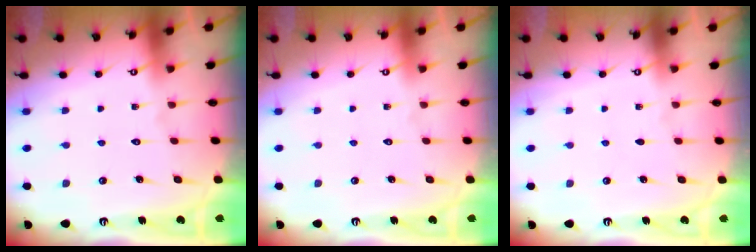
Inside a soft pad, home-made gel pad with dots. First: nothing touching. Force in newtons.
{"total": 0.0}
{"total": 0.0}